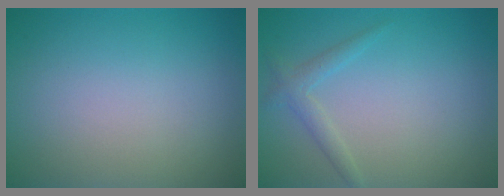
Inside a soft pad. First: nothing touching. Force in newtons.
{"total": 1.5, "press": 1.5, "slide": 0.1}